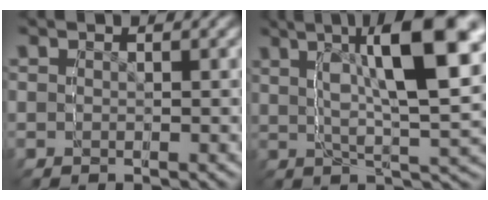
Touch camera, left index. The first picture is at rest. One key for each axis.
{"total": 7.7, "fx": 4.5, "fy": -0.4, "fz": 6.2, "tx": -0.101, "ty": 0.053, "tz": 0.056}